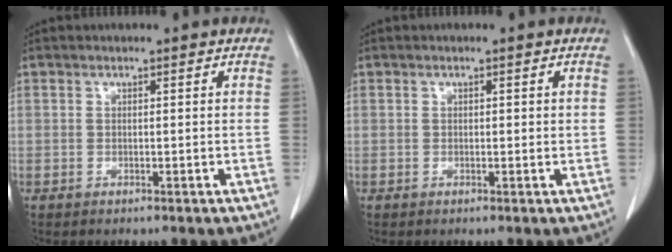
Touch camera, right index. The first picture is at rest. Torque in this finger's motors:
{"motor_torque": [-0.20, 0.09, -0.02, -0.01]}